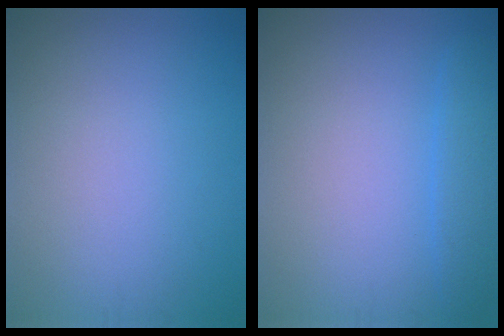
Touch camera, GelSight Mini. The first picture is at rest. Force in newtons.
{"total": 2.4, "press": 2.4, "slide": 0.2}